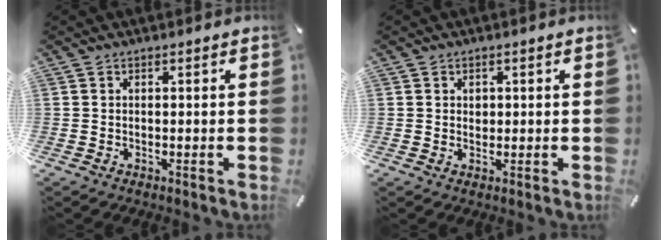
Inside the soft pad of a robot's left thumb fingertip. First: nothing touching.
{"total": 1.5, "force": [0.3, 1.4, 0.4], "torque": [0.007, -0.002, 0.001]}